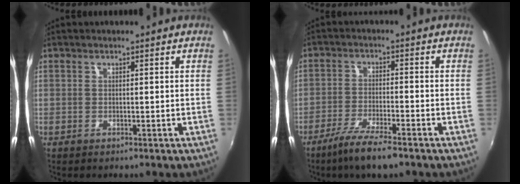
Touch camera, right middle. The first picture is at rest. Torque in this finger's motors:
{"motor_torque": [1.02, -0.89, 0.17, 0.06]}